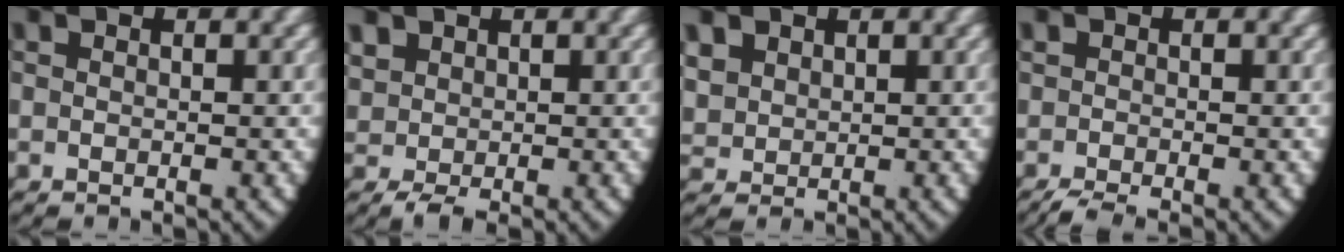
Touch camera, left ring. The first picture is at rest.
{"total": 2.9, "force": [0.1, 2.4, 1.7], "torque": [-0.044, -0.020, 0.018]}
{"total": 3.3, "force": [1.1, 2.8, 1.3], "torque": [-0.044, -0.010, 0.034]}
{"total": 2.4, "force": [-2.0, 0.9, 1.1], "torque": [-0.015, -0.009, -0.028]}